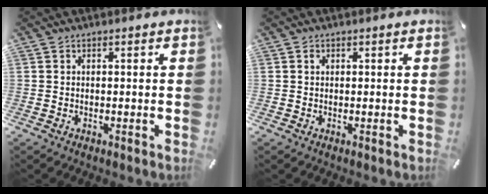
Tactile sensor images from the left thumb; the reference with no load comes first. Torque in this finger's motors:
{"motor_torque": [-0.13, 0.06, 0.01, -0.14, 0.07]}